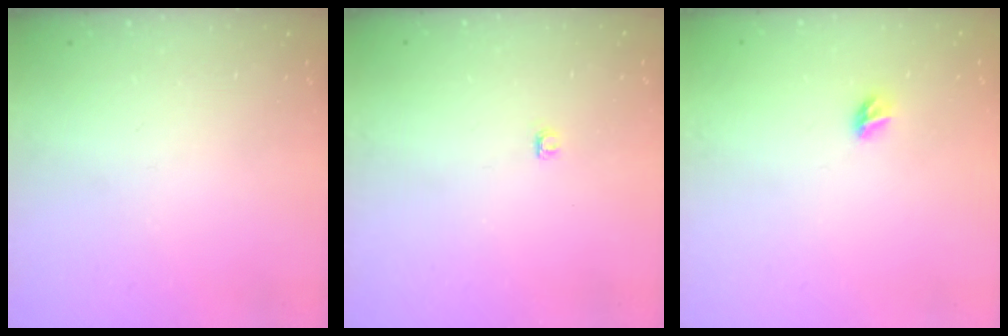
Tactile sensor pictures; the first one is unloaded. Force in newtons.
{"total": 2.8, "press": 2.8, "slide": 0.4}
{"total": 5.4, "press": 5.4, "slide": 0.5}